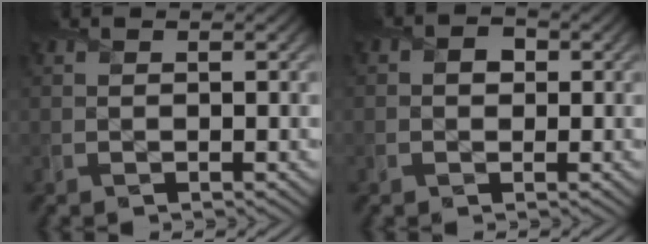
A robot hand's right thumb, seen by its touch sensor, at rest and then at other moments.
{"total": 2.0, "force": [0.3, 1.7, 1.0], "torque": [-0.006, 0.000, -0.008]}